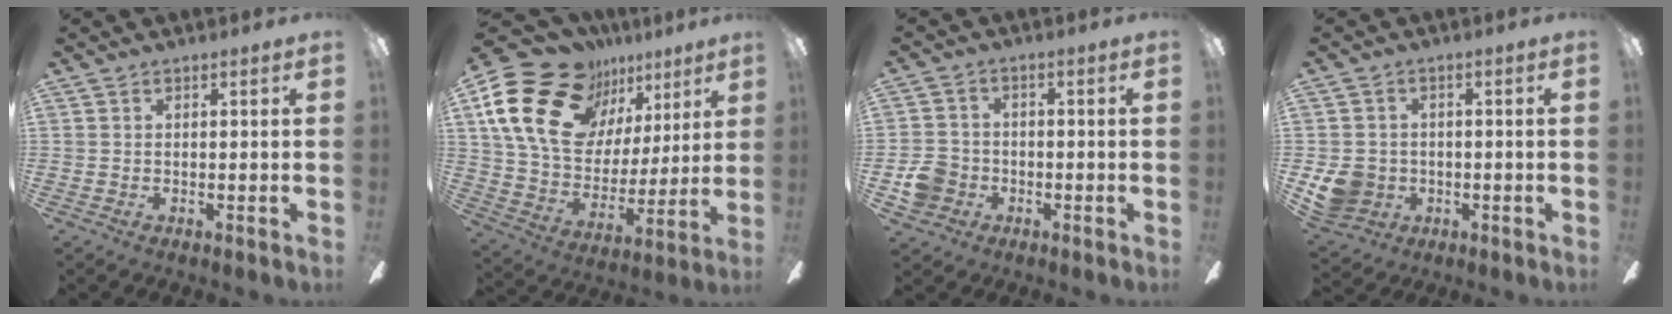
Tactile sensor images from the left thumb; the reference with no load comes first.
{"total": 23.7, "force": [12.9, 15.5, 12.4], "torque": [-0.237, -0.072, 0.242]}
{"total": 7.3, "force": [-2.6, 6.4, 2.4], "torque": [-0.054, 0.027, -0.046]}
{"total": 8.6, "force": [-1.8, 7.8, 3.2], "torque": [-0.073, 0.016, -0.029]}